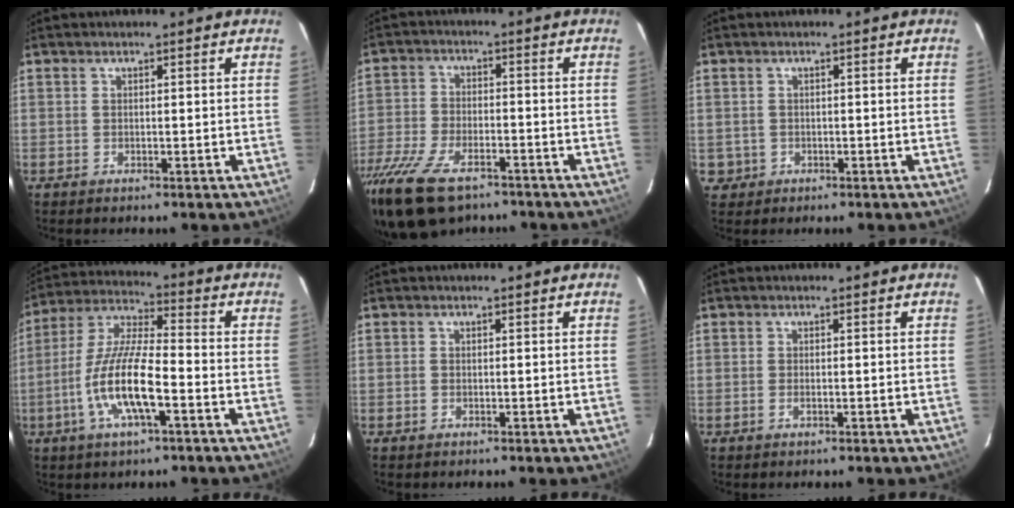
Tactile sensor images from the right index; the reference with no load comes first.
{"total": 17.1, "force": [-12.1, 7.4, 9.4], "torque": [-0.226, -0.039, -0.223]}
{"total": 2.6, "force": [-0.4, 2.6, 0.3], "torque": [-0.006, 0.005, 0.000]}
{"total": 13.2, "force": [-4.9, 2.9, 11.9], "torque": [-0.246, -0.003, -0.097]}
{"total": 0.7, "force": [-0.4, 0.5, 0.0], "torque": [0.001, 0.002, -0.007]}
{"total": 0.8, "force": [-0.4, 0.3, 0.7], "torque": [-0.015, 0.001, -0.007]}